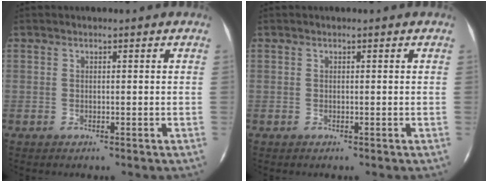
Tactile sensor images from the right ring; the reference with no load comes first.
{"total": 0.0}